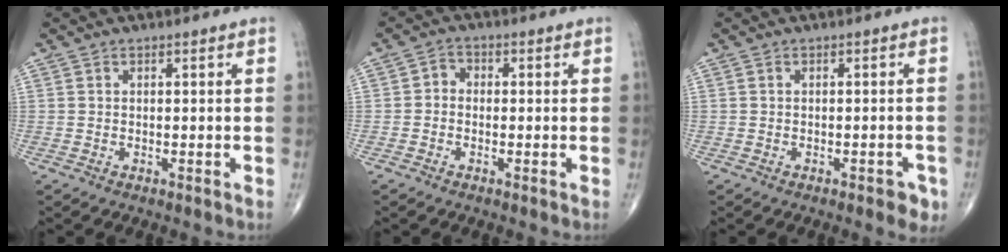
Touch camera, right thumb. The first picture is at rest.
{"total": 2.4, "force": [-0.4, 2.0, 1.2], "torque": [-0.006, 0.009, -0.019]}
{"total": 2.9, "force": [-1.6, 1.2, 2.1], "torque": [-0.016, 0.005, -0.017]}